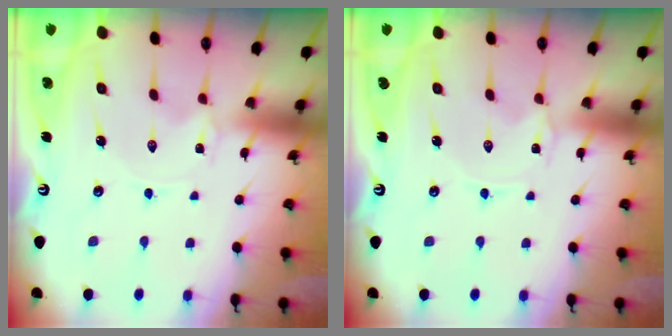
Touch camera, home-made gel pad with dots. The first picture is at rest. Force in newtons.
{"total": 0.0}